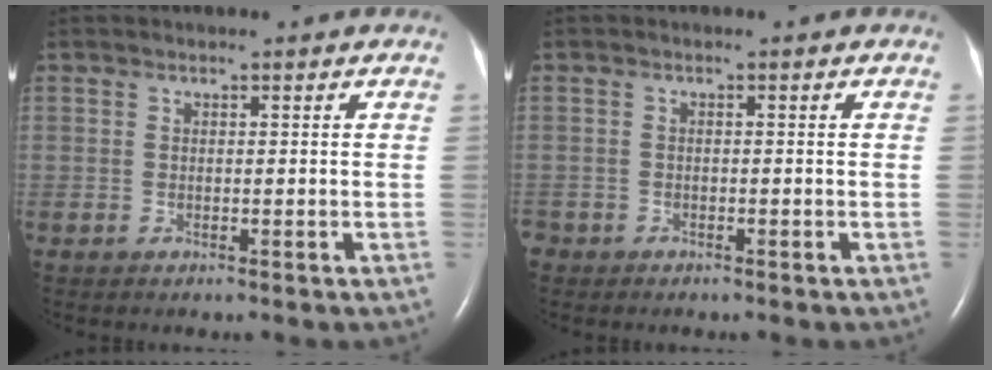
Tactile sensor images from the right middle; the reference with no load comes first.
{"total": 1.9, "force": [-1.5, 1.2, 0.4], "torque": [-0.011, 0.000, -0.027]}